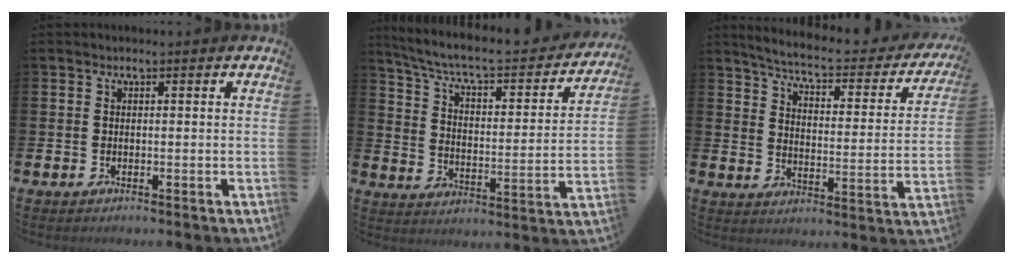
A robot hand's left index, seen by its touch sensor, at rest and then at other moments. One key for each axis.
{"total": 7.3, "fx": 6.3, "fy": 1.8, "fz": 3.2, "tx": -0.092, "ty": -0.044, "tz": 0.101}
{"total": 5.4, "fx": 4.9, "fy": 0.8, "fz": 2.2, "tx": -0.067, "ty": -0.037, "tz": 0.075}